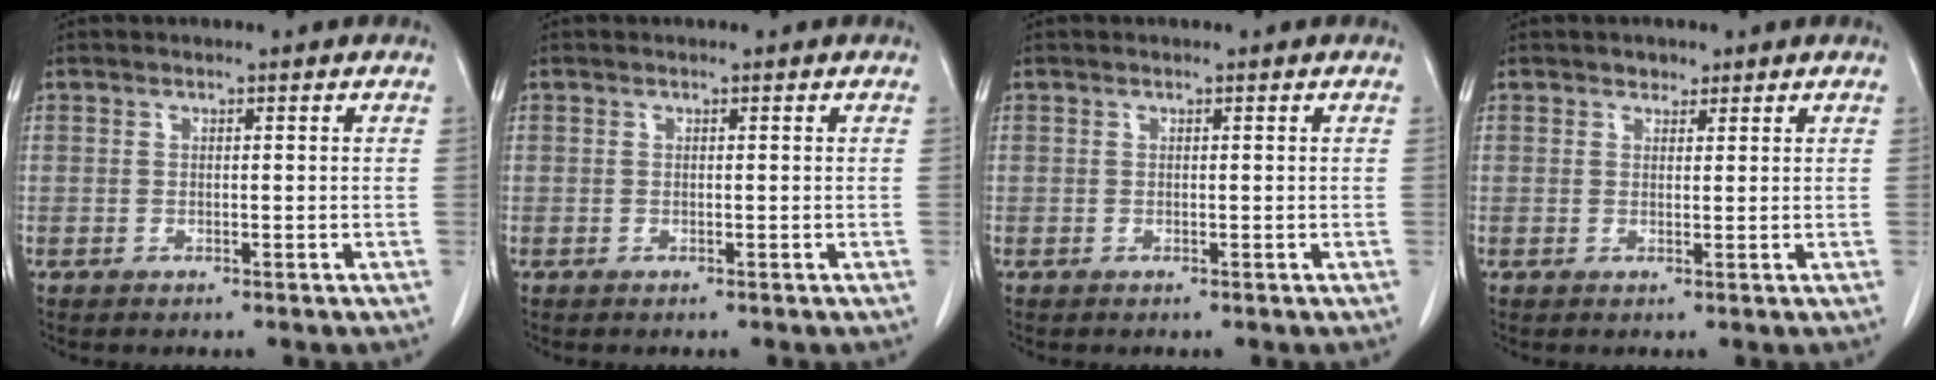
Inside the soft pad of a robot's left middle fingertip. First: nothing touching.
{"total": 0.0}
{"total": 0.0}
{"total": 1.4, "force": [1.0, 0.9, 0.3], "torque": [-0.002, -0.004, 0.013]}